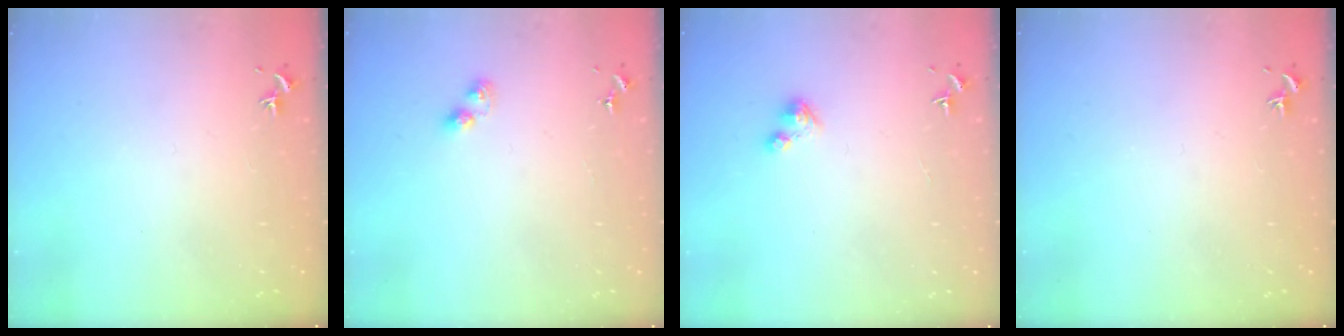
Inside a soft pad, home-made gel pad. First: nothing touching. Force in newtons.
{"total": 2.8, "press": 2.8, "slide": 0.5}
{"total": 2.4, "press": 2.4, "slide": 0.2}
{"total": 0.0}